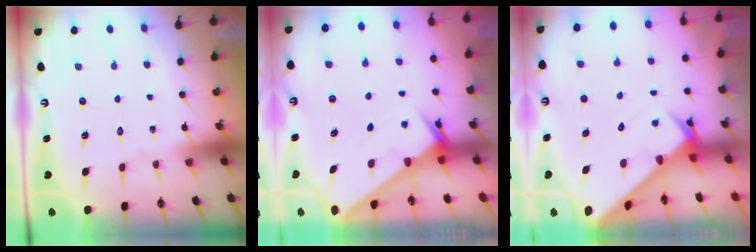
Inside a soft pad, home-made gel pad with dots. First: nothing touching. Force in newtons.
{"total": 2.0, "press": 2.0, "slide": 0.1}
{"total": 3.0, "press": 3.0, "slide": 0.2}